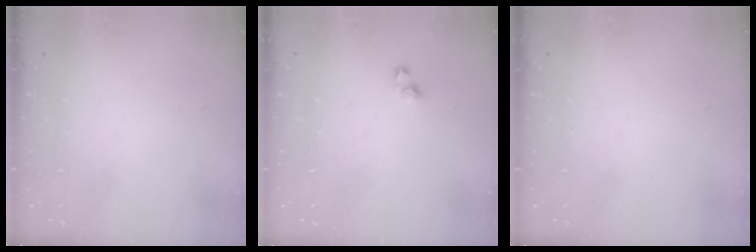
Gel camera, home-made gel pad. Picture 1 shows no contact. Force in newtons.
{"total": 2.9, "press": 2.9, "slide": 0.2}
{"total": 0.0}